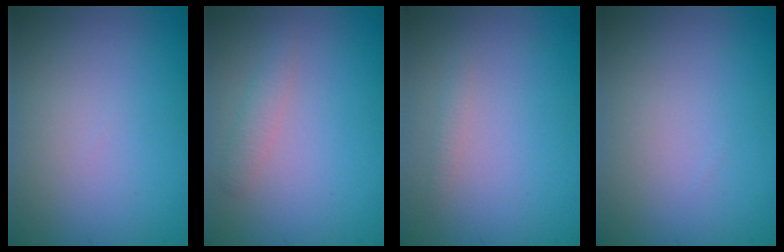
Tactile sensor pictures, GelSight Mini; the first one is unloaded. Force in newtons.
{"total": 1.5, "press": 1.5, "slide": 0.0}
{"total": 0.7, "press": 0.7, "slide": 0.0}
{"total": 0.0}